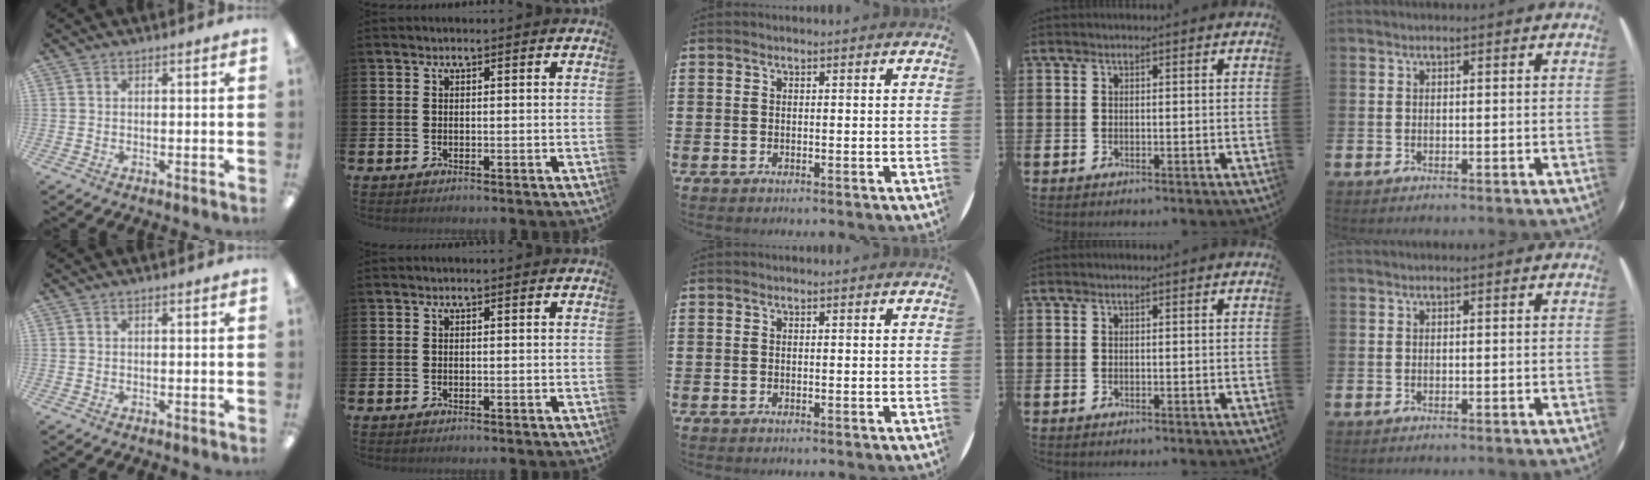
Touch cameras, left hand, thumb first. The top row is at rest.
{}